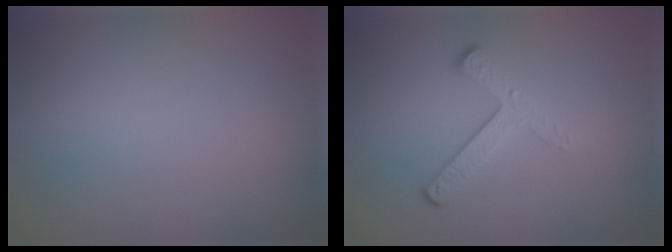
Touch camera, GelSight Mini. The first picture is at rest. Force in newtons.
{"total": 3.4, "press": 2.5, "slide": 2.3}